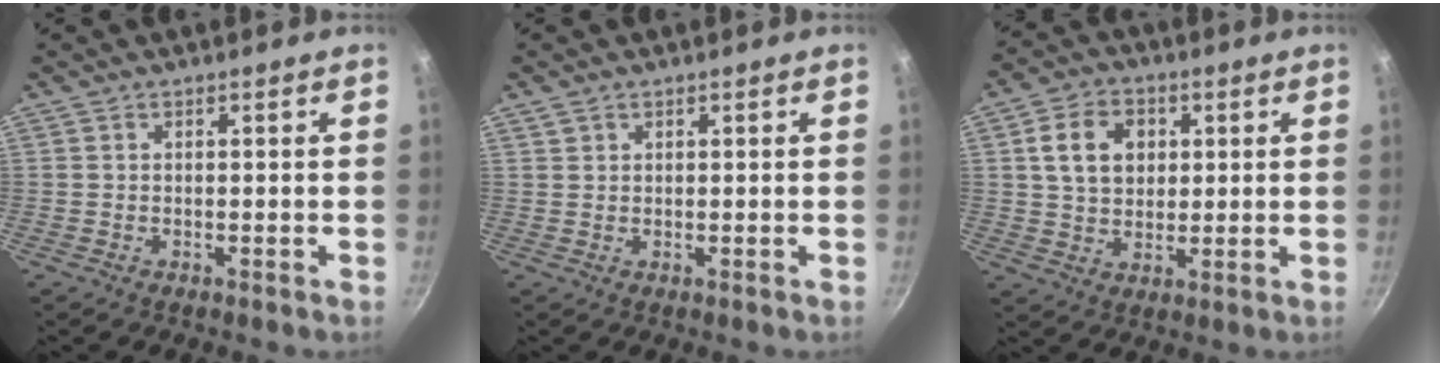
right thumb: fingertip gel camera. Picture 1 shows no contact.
{"total": 1.3, "force": [0.8, 0.9, 0.4], "torque": [-0.003, 0.002, 0.013]}
{"total": 9.7, "force": [2.3, 7.4, 5.8], "torque": [-0.079, 0.004, 0.037]}